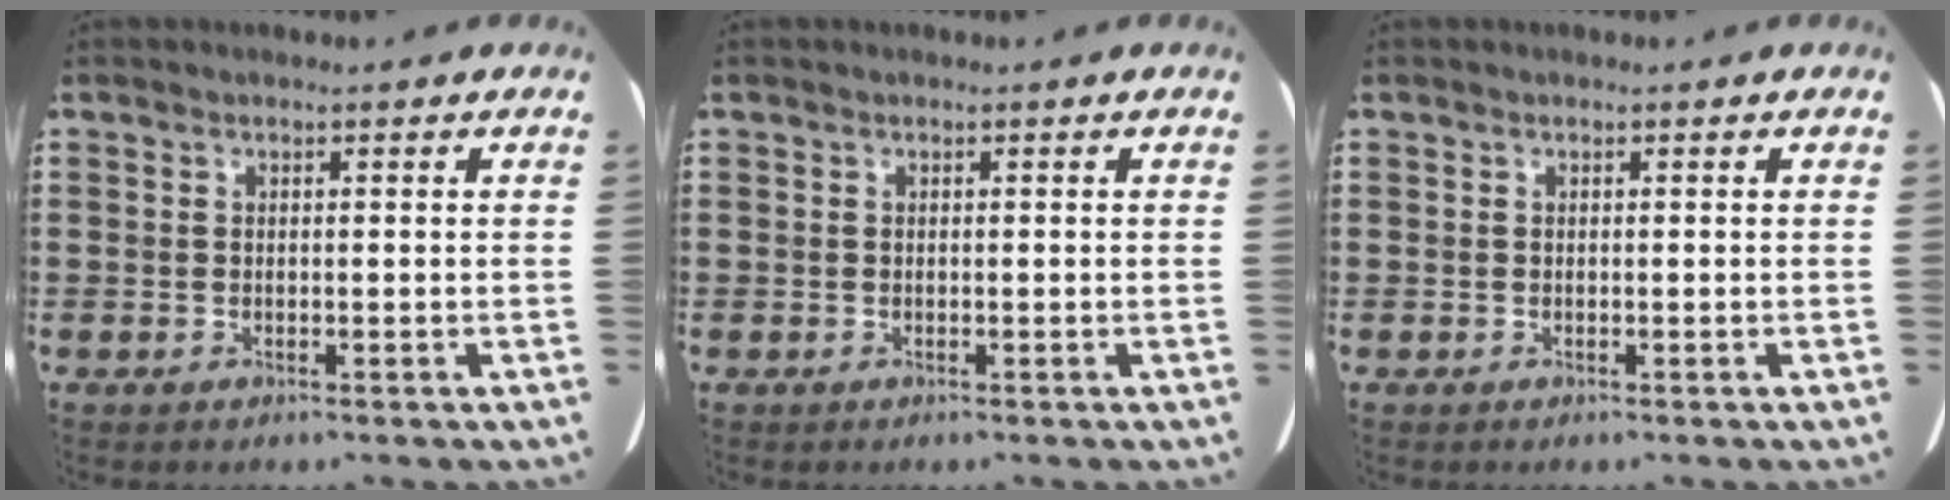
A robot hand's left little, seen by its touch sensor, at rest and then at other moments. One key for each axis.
{"total": 0.0}
{"total": 0.0}